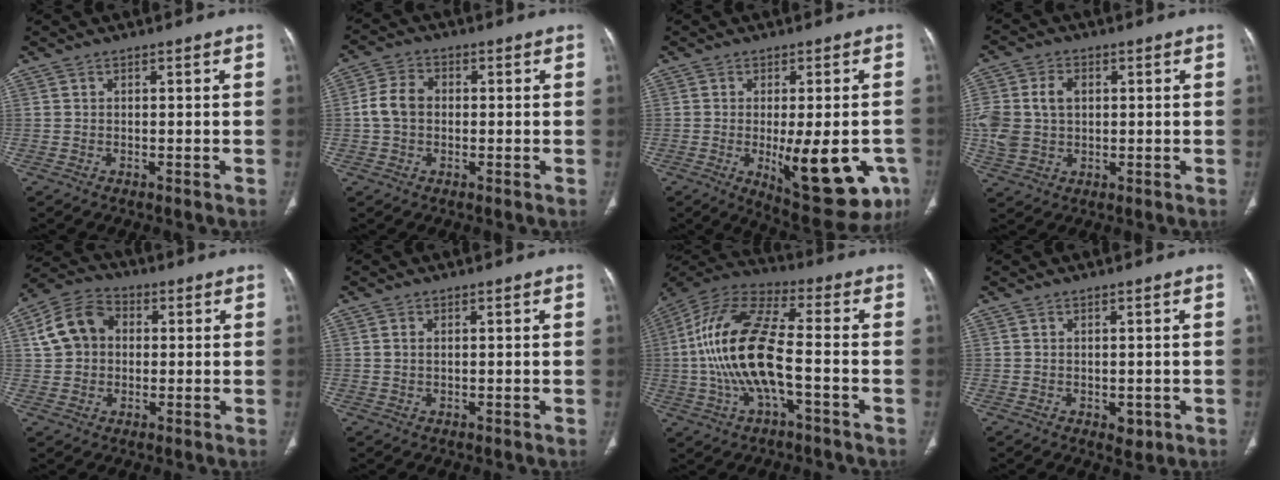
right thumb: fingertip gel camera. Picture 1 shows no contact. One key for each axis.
{"total": 5.8, "fx": 0.0, "fy": 4.4, "fz": 3.8, "tx": -0.070, "ty": 0.016, "tz": -0.008}
{"total": 17.1, "fx": -4.9, "fy": 6.4, "fz": 15.0, "tx": -0.155, "ty": -0.006, "tz": -0.044}
{"total": 10.6, "fx": 1.1, "fy": 7.9, "fz": 6.9, "tx": -0.150, "ty": 0.009, "tz": 0.028}
{"total": 9.9, "fx": 1.5, "fy": 8.0, "fz": 5.6, "tx": -0.093, "ty": 0.021, "tz": 0.017}
{"total": 1.2, "fx": 0.3, "fy": 0.8, "fz": 0.8, "tx": -0.020, "ty": 0.002, "tz": 0.008}
{"total": 17.9, "fx": -2.4, "fy": 6.6, "fz": 16.5, "tx": -0.346, "ty": 0.036, "tz": -0.046}
{"total": 2.1, "fx": -0.5, "fy": 1.4, "fz": 1.5, "tx": -0.011, "ty": -0.003, "tz": 0.002}